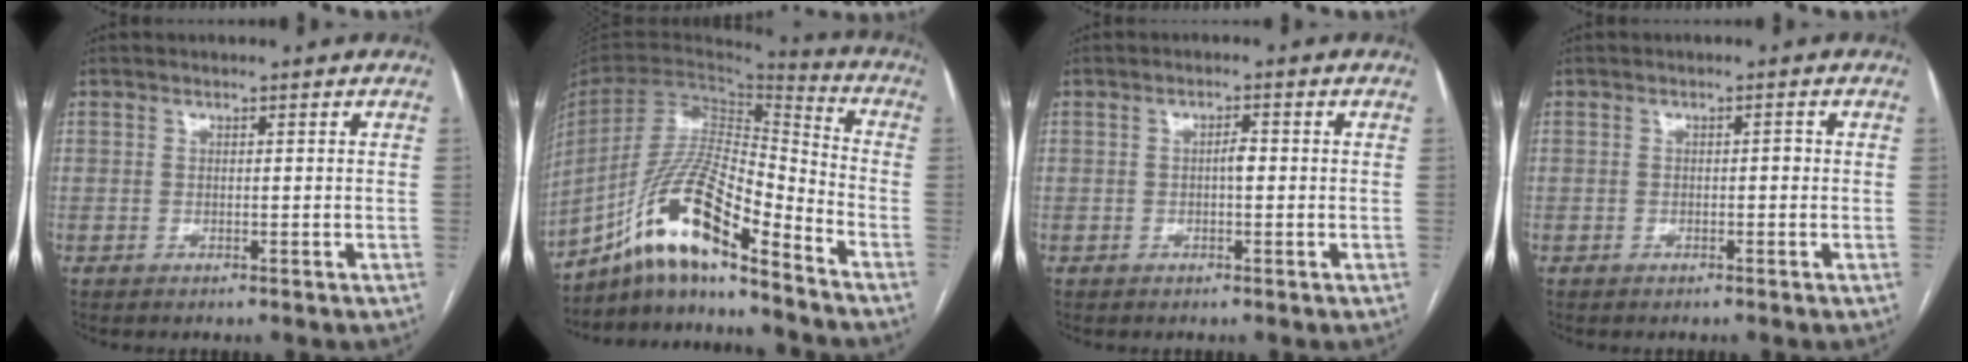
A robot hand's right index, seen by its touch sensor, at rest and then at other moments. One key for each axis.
{"total": 16.3, "fx": -11.6, "fy": 2.1, "fz": 11.2, "tx": -0.215, "ty": 0.011, "tz": -0.208}
{"total": 1.6, "fx": -0.2, "fy": 0.5, "fz": 1.5, "tx": -0.024, "ty": 0.005, "tz": -0.004}
{"total": 0.9, "fx": -0.1, "fy": 0.4, "fz": 0.8, "tx": -0.008, "ty": 0.004, "tz": -0.003}